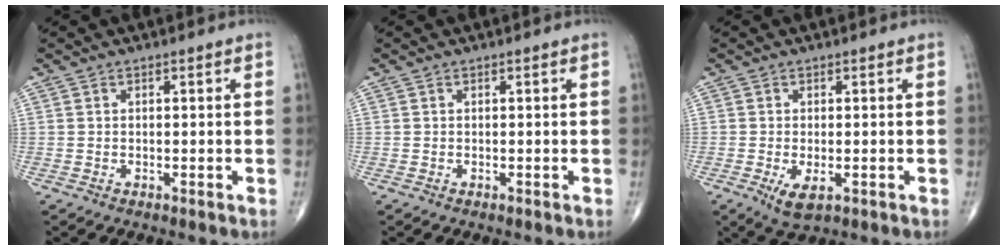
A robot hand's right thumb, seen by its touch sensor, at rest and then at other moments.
{"total": 0.0}
{"total": 3.9, "force": [-1.4, 1.7, 3.3], "torque": [-0.059, -0.009, -0.018]}